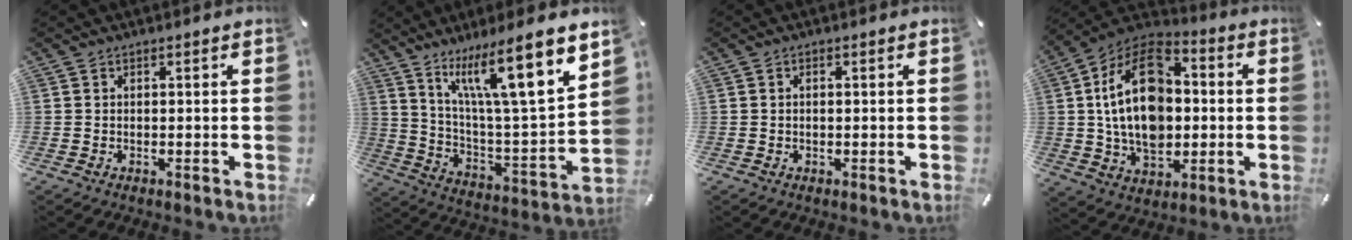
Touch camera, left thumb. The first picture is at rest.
{"total": 16.8, "force": [11.9, 2.8, 11.6], "torque": [-0.202, -0.090, 0.187]}
{"total": 0.7, "force": [0.0, 0.4, 0.5], "torque": [-0.011, 0.001, 0.000]}
{"total": 19.9, "force": [1.4, 13.9, 14.2], "torque": [-0.286, -0.005, 0.019]}